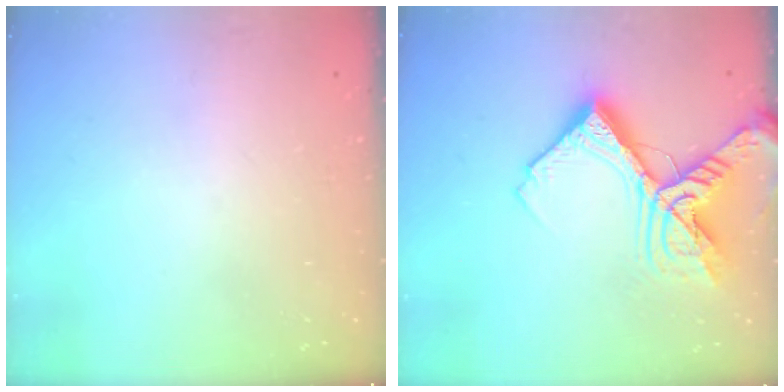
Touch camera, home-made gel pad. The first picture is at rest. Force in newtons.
{"total": 17.9, "press": 17.7, "slide": 2.3}